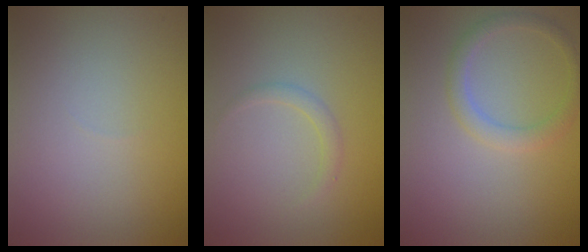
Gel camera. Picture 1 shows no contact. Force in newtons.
{"total": 1.0, "press": 1.0, "slide": 0.1}
{"total": 2.0, "press": 2.0, "slide": 0.1}